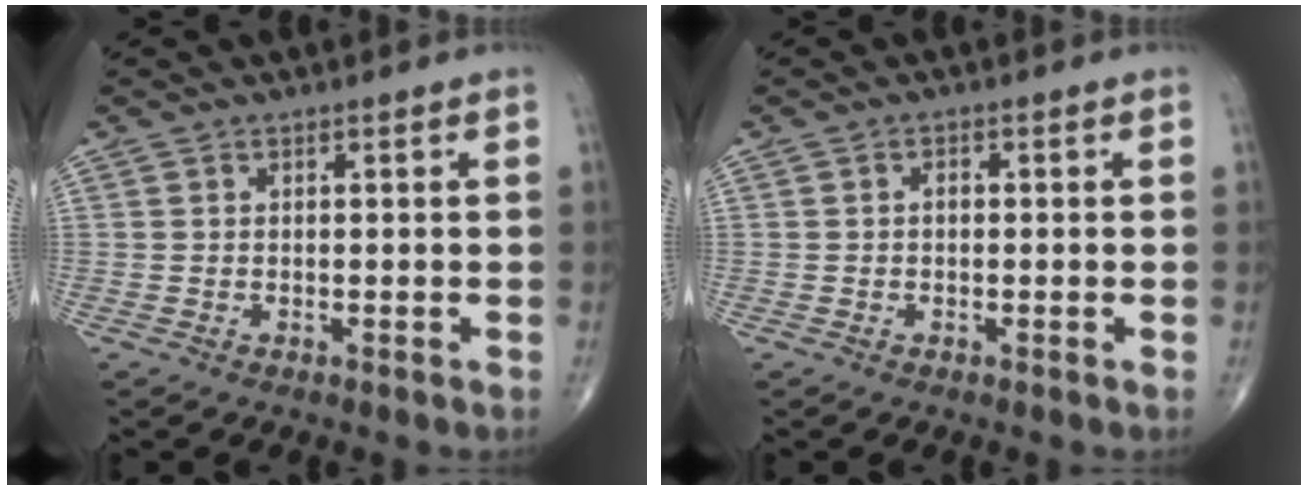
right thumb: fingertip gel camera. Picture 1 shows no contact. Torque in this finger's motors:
{"motor_torque": [0.17, 0.50, 0.10, 0.03, 0.00]}